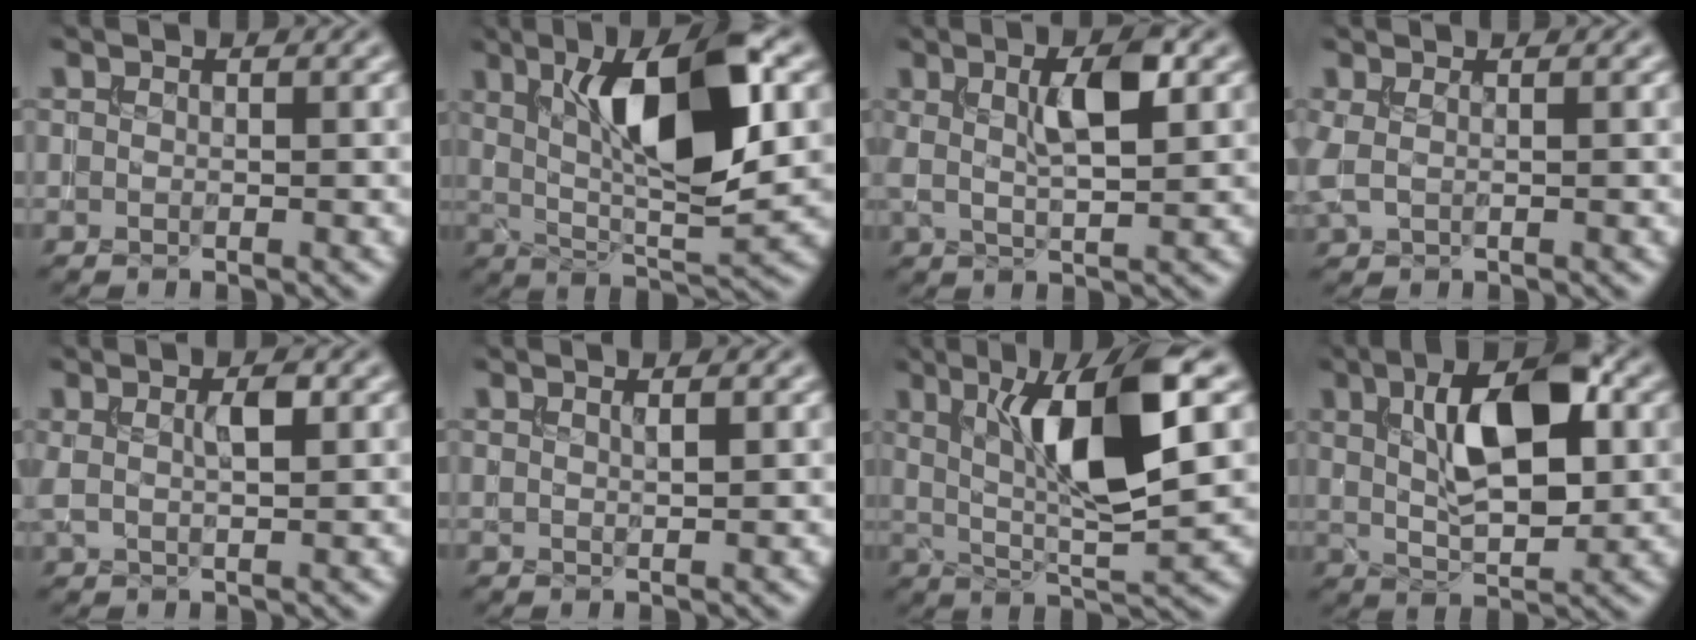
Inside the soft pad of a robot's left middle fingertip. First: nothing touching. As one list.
[{"total": 10.7, "force": [2.7, 3.3, 9.8], "torque": [-0.154, 0.003, 0.046]}, {"total": 4.8, "force": [1.4, 1.2, 4.4], "torque": [-0.080, 0.005, 0.022]}, {"total": 1.4, "force": [0.4, 0.6, 1.2], "torque": [-0.031, 0.005, 0.006]}, {"total": 2.4, "force": [0.8, 0.6, 2.1], "torque": [-0.041, 0.002, 0.012]}, {"total": 1.1, "force": [0.6, 0.2, 0.9], "torque": [-0.012, 0.003, 0.009]}, {"total": 9.2, "force": [2.4, 2.2, 8.7], "torque": [-0.141, -0.001, 0.043]}, {"total": 8.6, "force": [2.4, 3.6, 7.4], "torque": [-0.122, 0.007, 0.040]}]